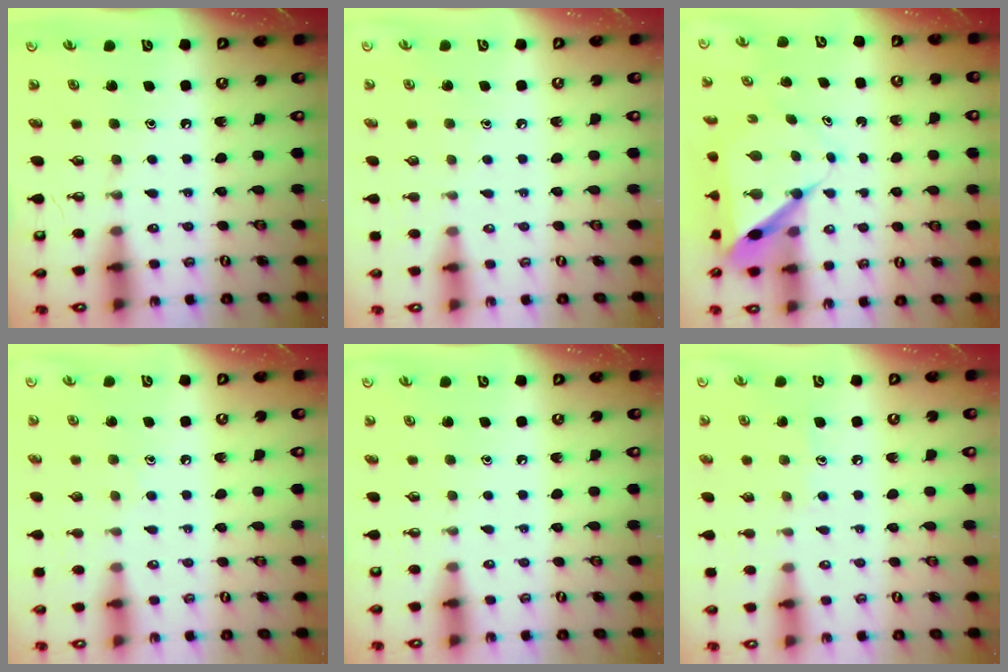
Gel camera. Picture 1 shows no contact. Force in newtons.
{"total": 3.1, "press": 3.1, "slide": 0.4}
{"total": 7.2, "press": 7.2, "slide": 0.5}
{"total": 5.1, "press": 5.0, "slide": 0.6}
{"total": 0.0}
{"total": 5.4, "press": 5.4, "slide": 0.6}